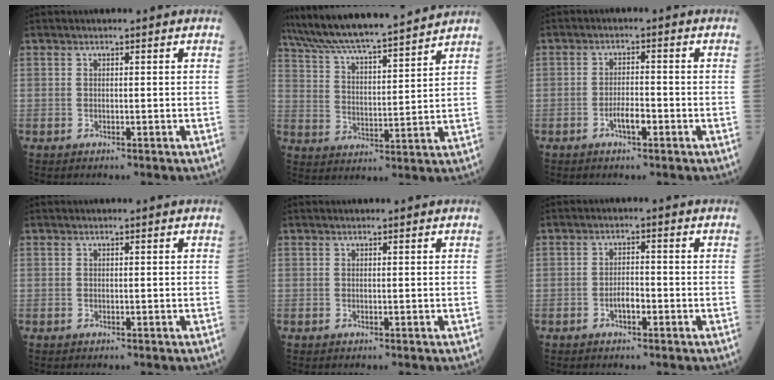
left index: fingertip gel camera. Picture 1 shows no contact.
{"total": 17.9, "force": [16.2, 0.7, 7.5], "torque": [-0.137, 0.013, 0.259]}
{"total": 2.9, "force": [-1.6, 0.7, 2.3], "torque": [-0.039, -0.004, -0.033]}
{"total": 0.0}
{"total": 0.0}
{"total": 2.4, "force": [-1.3, 0.9, 1.8], "torque": [-0.028, -0.001, -0.028]}